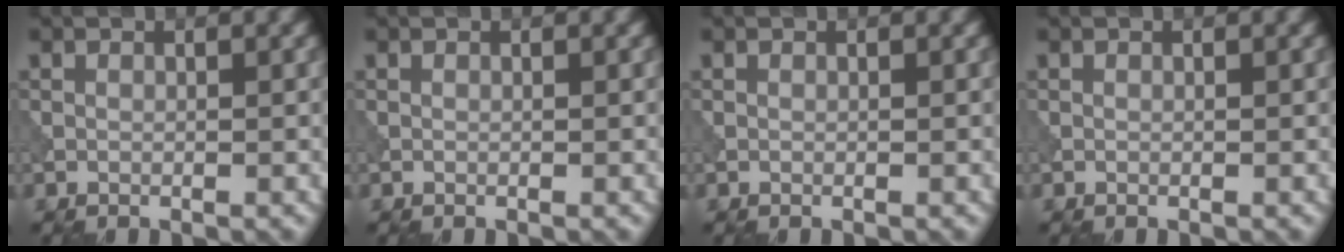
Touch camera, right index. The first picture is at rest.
{"total": 0.0}
{"total": 0.0}
{"total": 0.0}